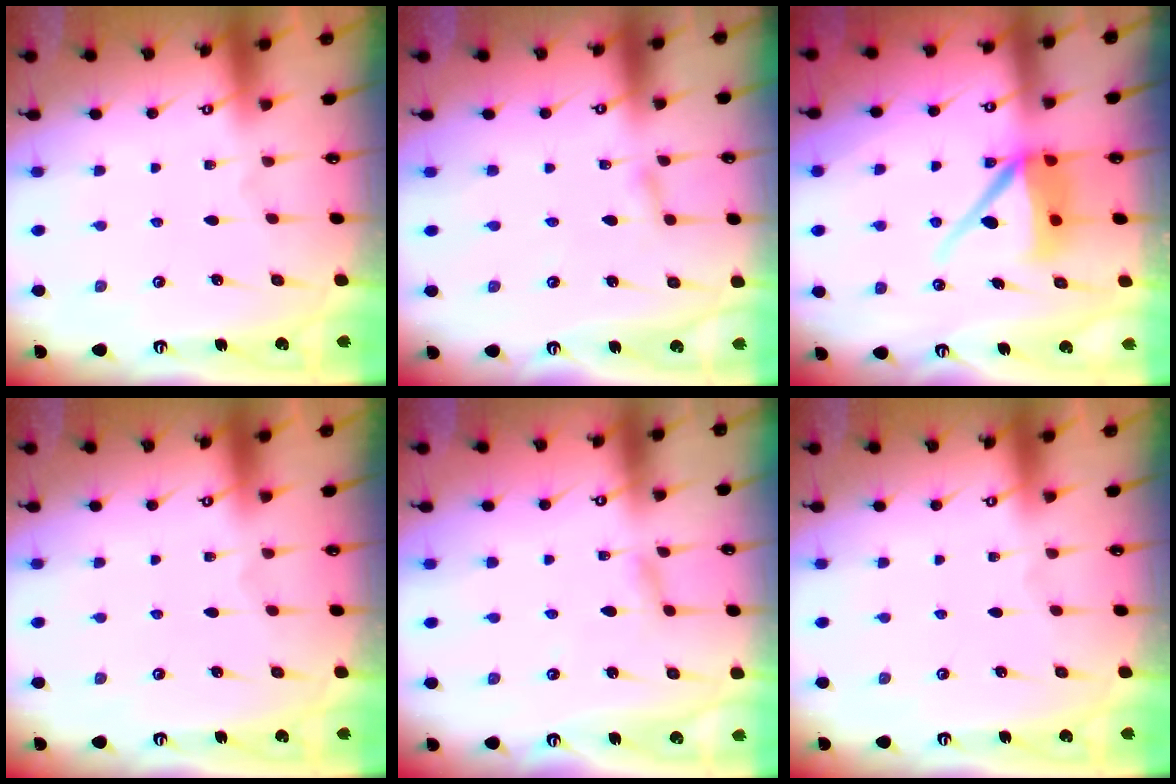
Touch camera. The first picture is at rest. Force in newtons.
{"total": 1.8, "press": 1.8, "slide": 0.2}
{"total": 9.8, "press": 9.7, "slide": 1.2}
{"total": 0.0}
{"total": 2.4, "press": 2.4, "slide": 0.3}
{"total": 0.0}